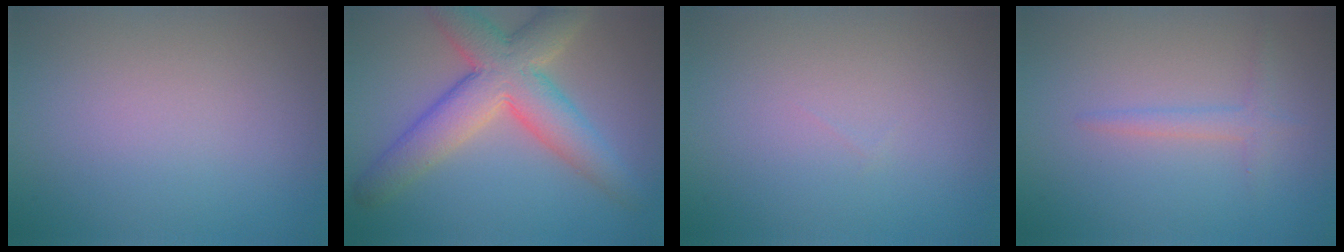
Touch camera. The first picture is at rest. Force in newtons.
{"total": 7.8, "press": 7.8, "slide": 0.5}
{"total": 0.0}
{"total": 1.5, "press": 1.5, "slide": 0.1}